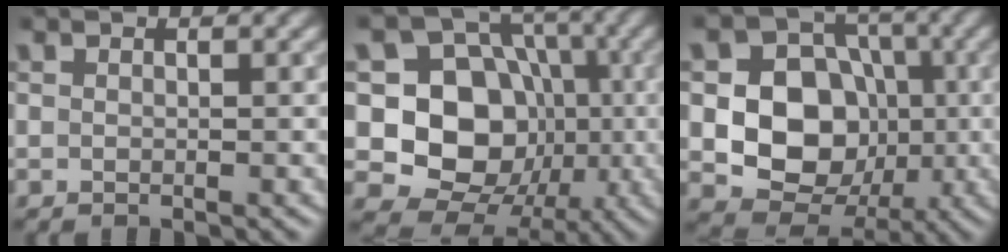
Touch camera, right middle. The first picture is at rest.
{"total": 12.4, "force": [-1.5, 10.5, 6.4], "torque": [-0.097, -0.007, -0.054]}
{"total": 9.6, "force": [-1.0, 7.9, 5.3], "torque": [-0.069, 0.000, -0.035]}